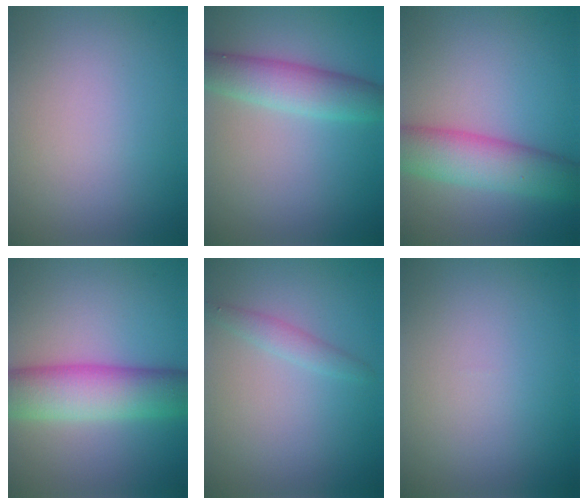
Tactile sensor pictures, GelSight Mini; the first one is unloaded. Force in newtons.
{"total": 4.5, "press": 4.5, "slide": 0.0}
{"total": 6.6, "press": 6.6, "slide": 0.1}
{"total": 7.8, "press": 7.8, "slide": 0.2}
{"total": 1.4, "press": 1.4, "slide": 0.0}
{"total": 0.0}